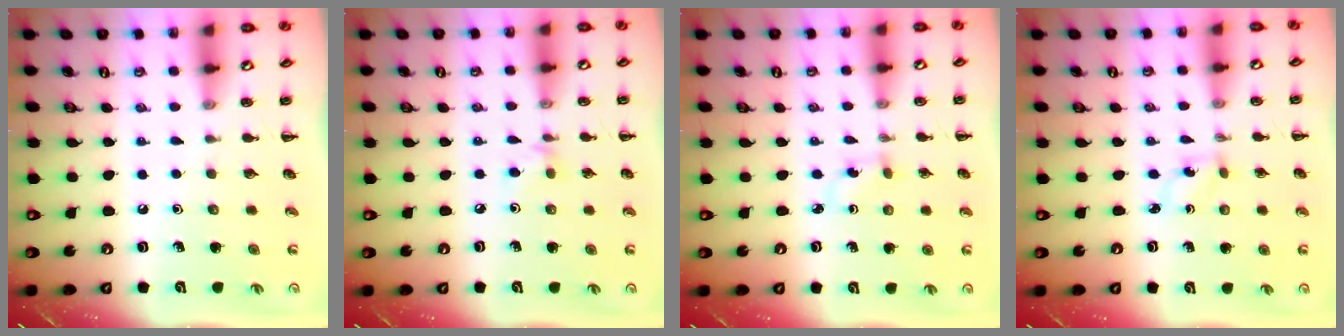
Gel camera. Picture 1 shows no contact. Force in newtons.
{"total": 4.2, "press": 4.0, "slide": 1.3}
{"total": 2.4, "press": 2.2, "slide": 0.9}
{"total": 2.0, "press": 1.8, "slide": 0.8}